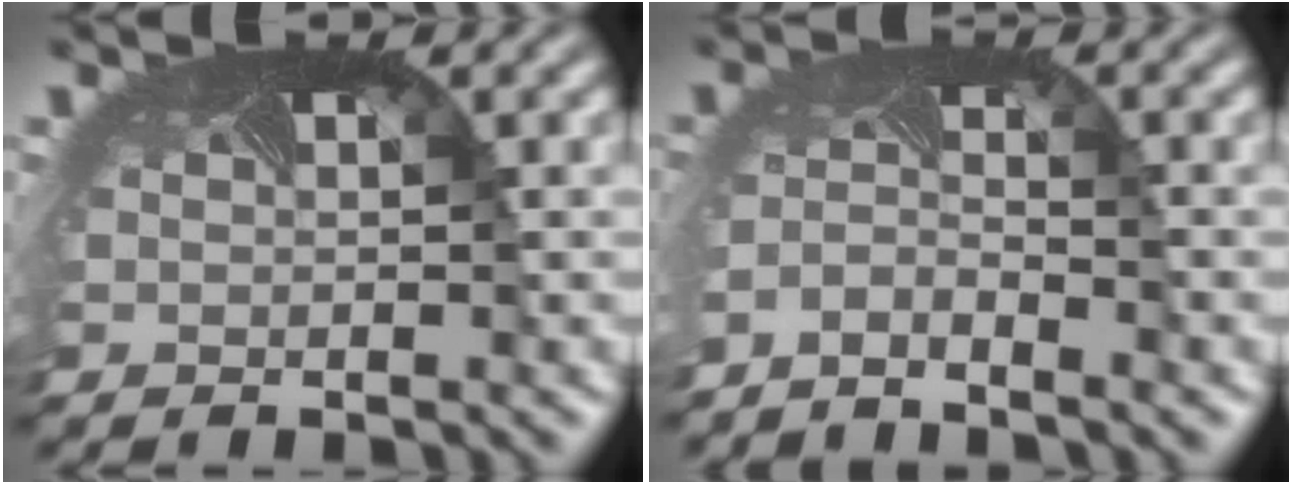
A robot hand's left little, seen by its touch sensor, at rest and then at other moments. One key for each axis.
{"total": 2.1, "fx": -2.1, "fy": -0.3, "fz": 0.0, "tx": -0.022, "ty": -0.014, "tz": -0.045}